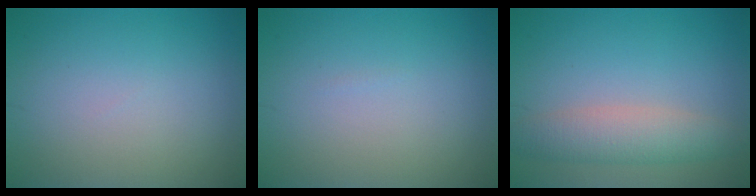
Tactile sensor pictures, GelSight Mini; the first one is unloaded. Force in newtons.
{"total": 0.0}
{"total": 3.8, "press": 3.8, "slide": 0.5}